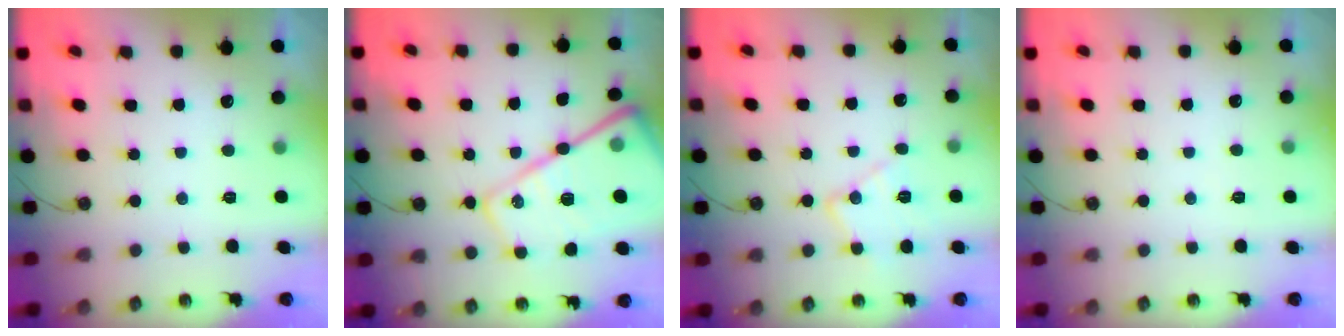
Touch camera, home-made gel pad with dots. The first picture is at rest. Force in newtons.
{"total": 26.5, "press": 26.3, "slide": 2.9}
{"total": 12.2, "press": 12.2, "slide": 0.8}
{"total": 2.6, "press": 2.6, "slide": 0.5}